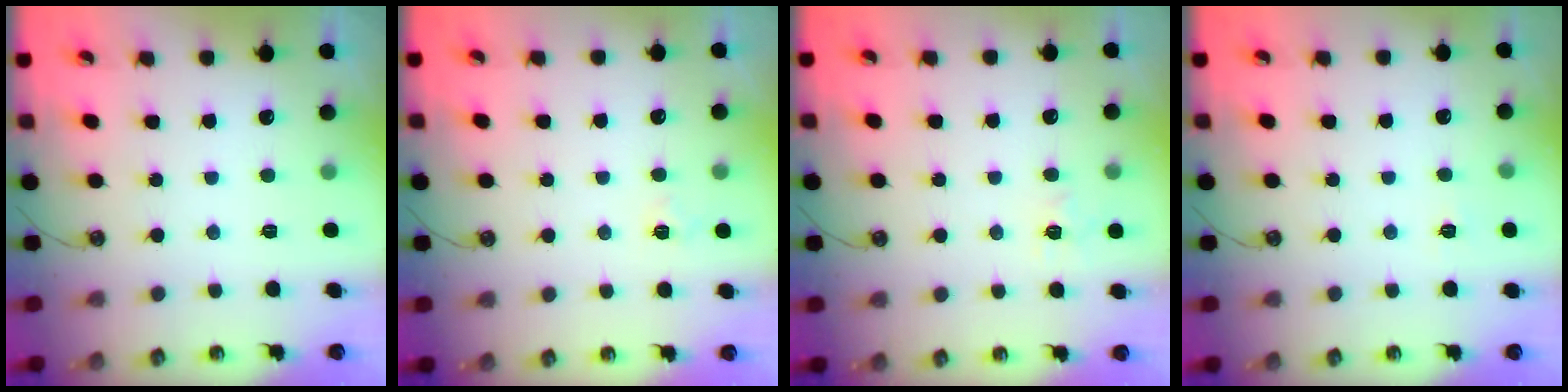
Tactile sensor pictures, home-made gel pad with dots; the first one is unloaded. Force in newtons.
{"total": 3.2, "press": 3.2, "slide": 0.6}
{"total": 6.5, "press": 6.5, "slide": 0.6}
{"total": 3.4, "press": 3.4, "slide": 0.4}